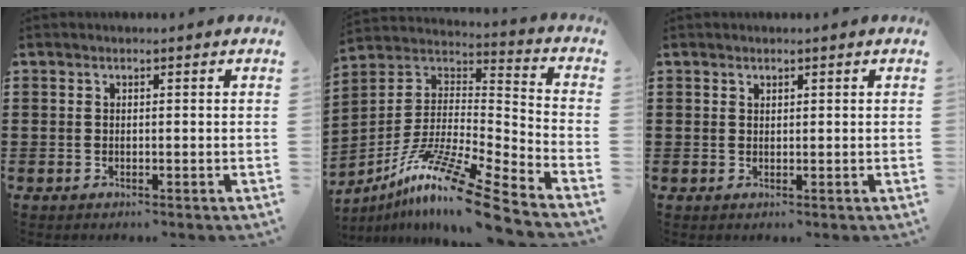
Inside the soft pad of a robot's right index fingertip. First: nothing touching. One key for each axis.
{"total": 13.8, "fx": -10.4, "fy": 0.1, "fz": 9.0, "tx": -0.168, "ty": 0.011, "tz": -0.199}
{"total": 0.7, "fx": 0.6, "fy": 0.4, "fz": 0.0, "tx": -0.002, "ty": 0.002, "tz": 0.012}